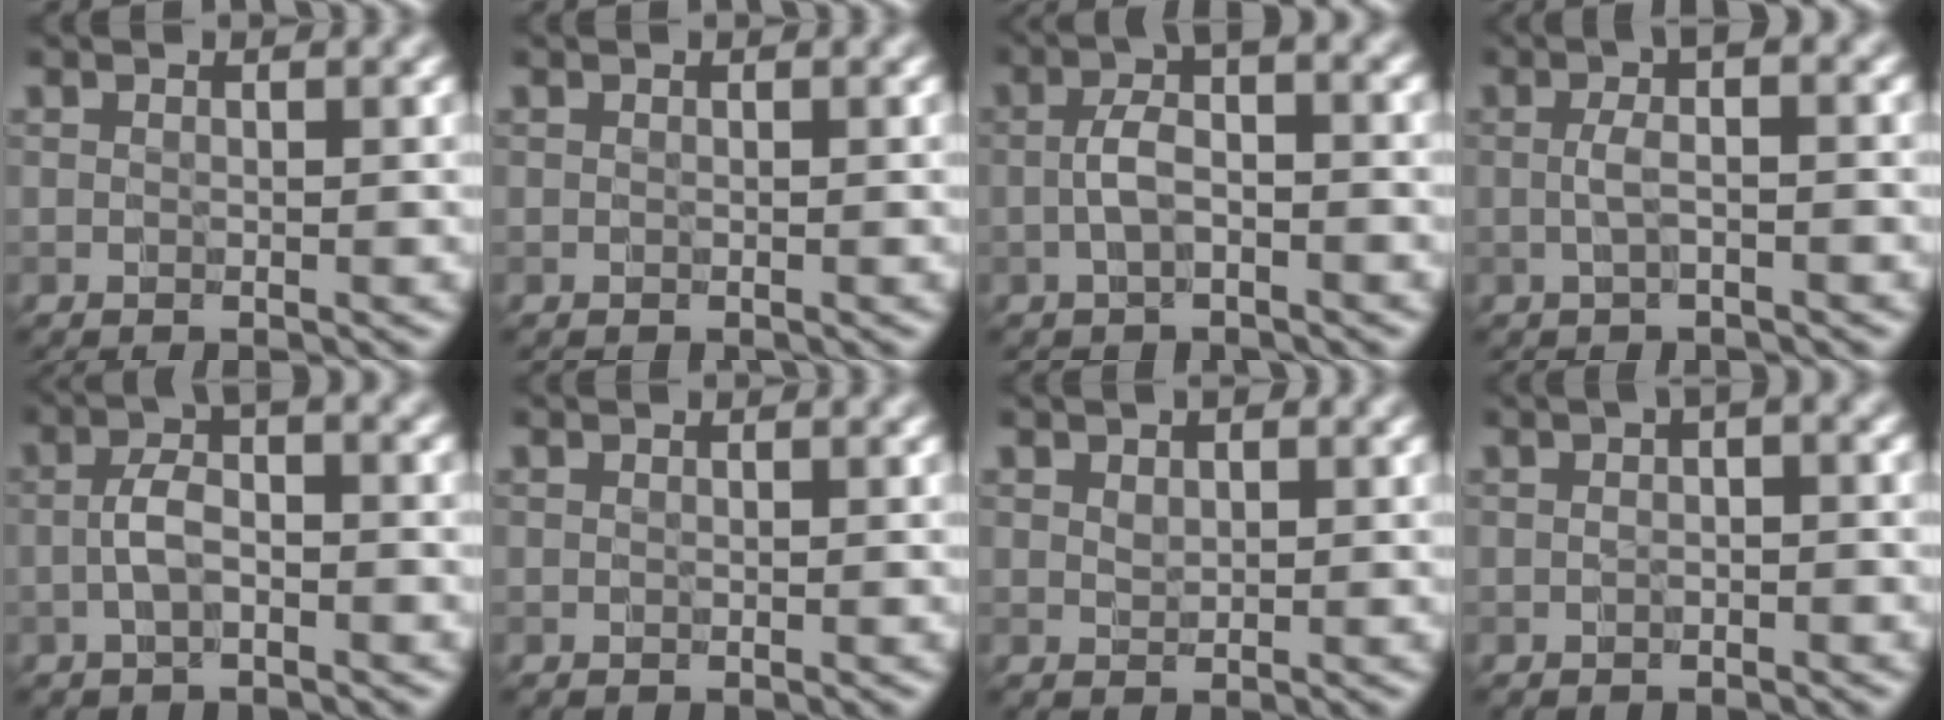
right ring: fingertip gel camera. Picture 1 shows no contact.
{"total": 0.0}
{"total": 3.1, "force": [-0.5, 1.0, 2.9], "torque": [-0.058, 0.010, -0.014]}
{"total": 2.3, "force": [0.1, 0.3, 2.3], "torque": [-0.044, 0.007, -0.002]}
{"total": 2.8, "force": [-0.7, 1.0, 2.6], "torque": [-0.051, 0.009, -0.018]}
{"total": 0.0}
{"total": 1.0, "force": [0.6, 0.6, 0.5], "torque": [-0.003, 0.000, 0.010]}
{"total": 1.4, "force": [-0.1, 0.5, 1.3], "torque": [-0.021, 0.005, -0.007]}